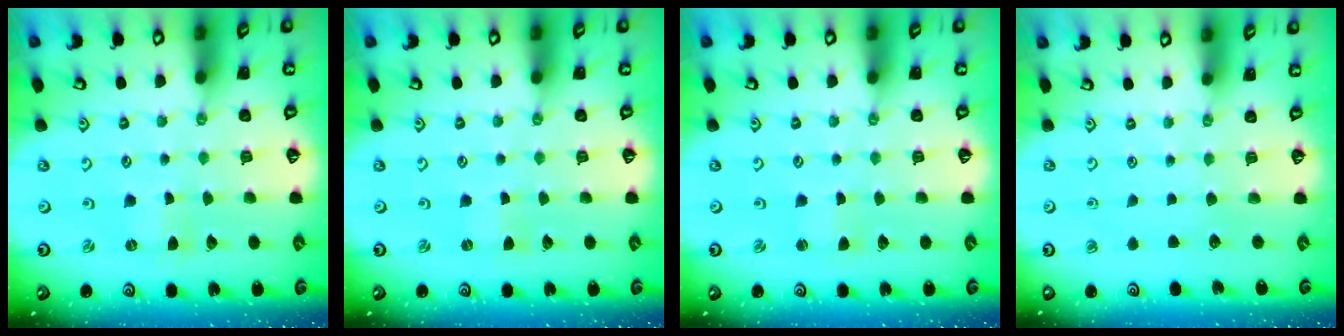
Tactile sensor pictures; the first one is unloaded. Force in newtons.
{"total": 0.0}
{"total": 1.0, "press": 1.0, "slide": 0.1}
{"total": 0.0}